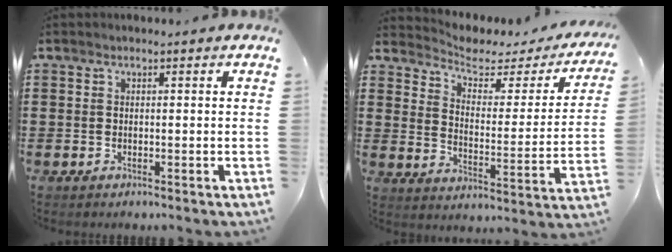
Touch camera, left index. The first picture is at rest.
{"total": 3.3, "force": [2.7, 1.4, 1.3], "torque": [-0.048, -0.021, 0.038]}